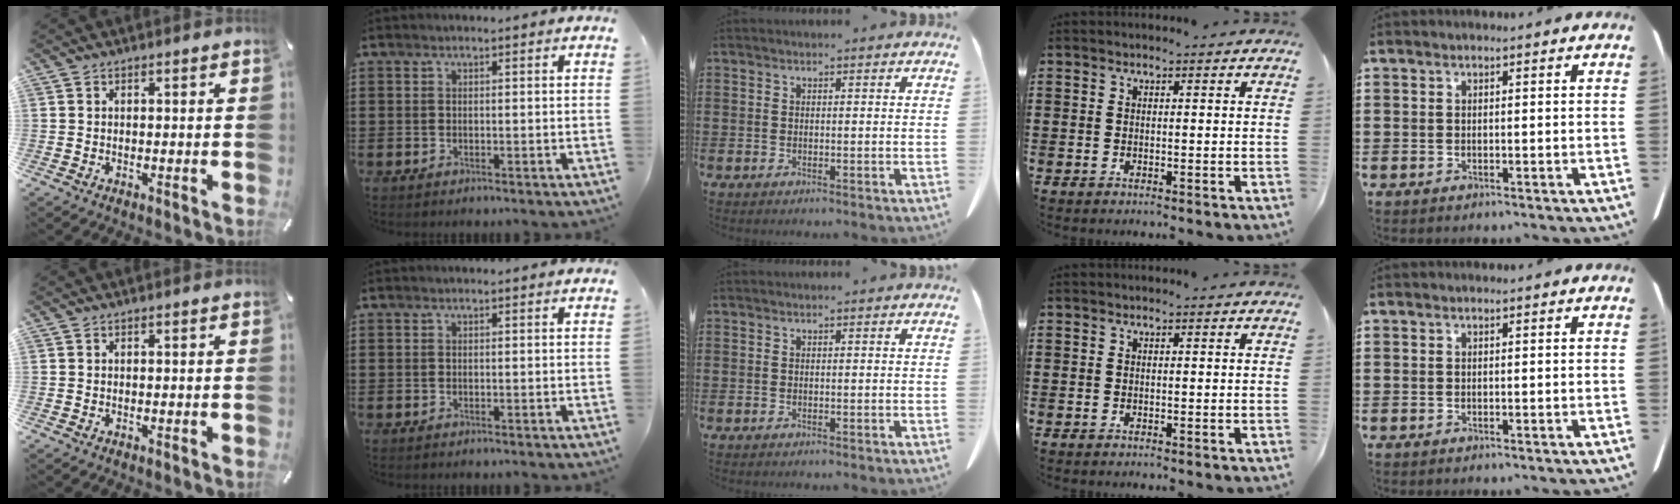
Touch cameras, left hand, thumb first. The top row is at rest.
{}